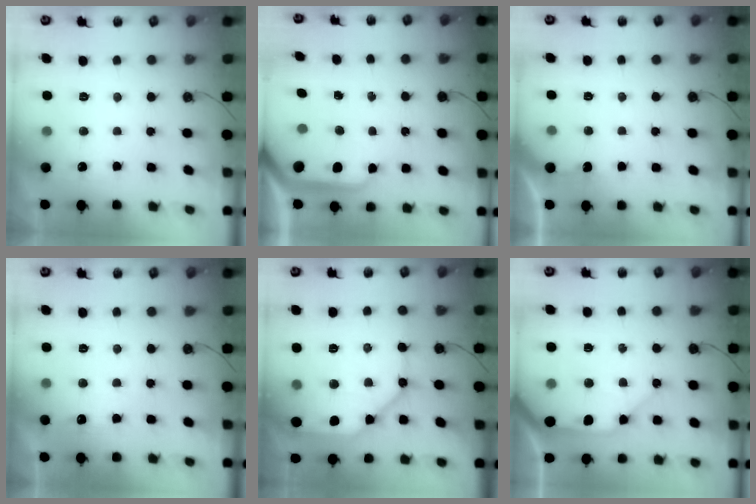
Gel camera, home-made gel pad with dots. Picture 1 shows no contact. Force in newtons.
{"total": 11.4, "press": 11.3, "slide": 1.1}
{"total": 3.0, "press": 3.0, "slide": 0.3}
{"total": 4.4, "press": 4.3, "slide": 0.7}
{"total": 11.1, "press": 11.0, "slide": 1.1}
{"total": 12.4, "press": 12.2, "slide": 1.9}